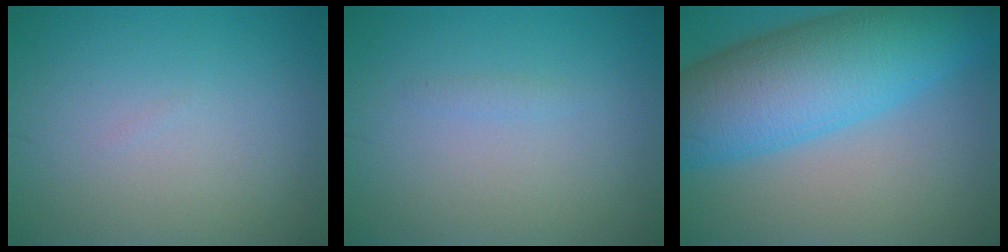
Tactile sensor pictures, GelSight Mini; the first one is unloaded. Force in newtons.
{"total": 0.6, "press": 0.6, "slide": 0.1}
{"total": 12.4, "press": 12.4, "slide": 0.4}